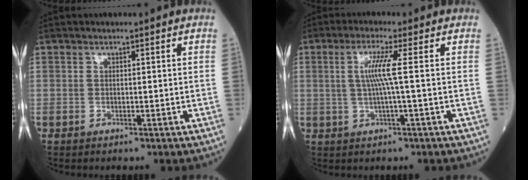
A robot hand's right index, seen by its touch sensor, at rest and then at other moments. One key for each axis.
{"total": 4.8, "fx": 0.5, "fy": -0.9, "fz": 4.7, "tx": -0.096, "ty": 0.003, "tz": 0.012}